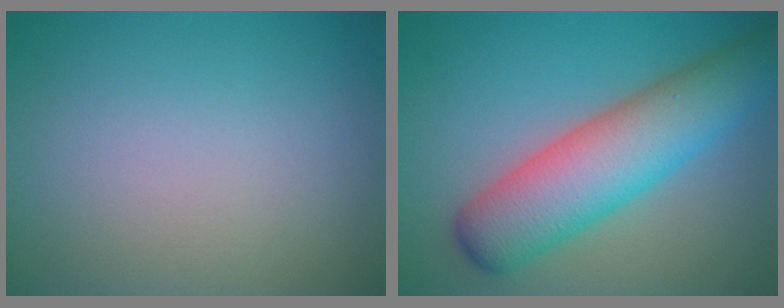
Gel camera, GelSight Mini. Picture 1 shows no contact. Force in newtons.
{"total": 8.6, "press": 8.6, "slide": 0.3}